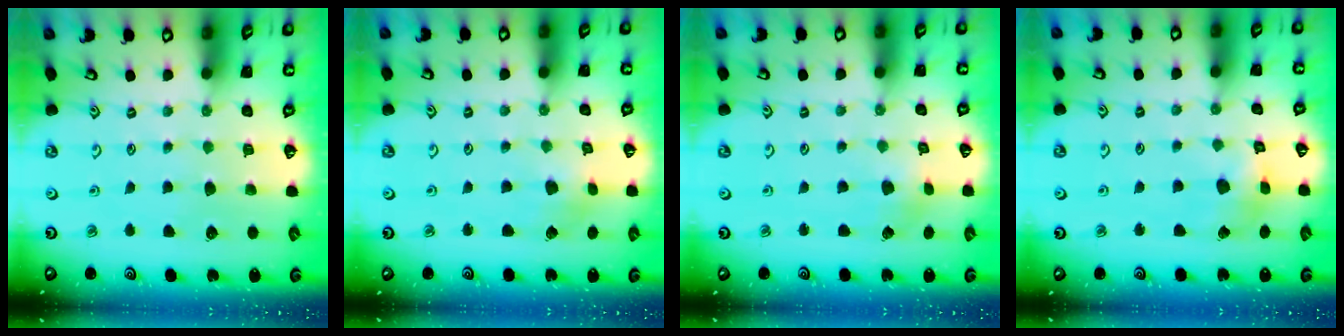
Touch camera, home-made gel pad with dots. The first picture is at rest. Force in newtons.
{"total": 2.6, "press": 2.6, "slide": 0.5}
{"total": 1.9, "press": 1.9, "slide": 0.2}
{"total": 5.7, "press": 5.7, "slide": 0.6}